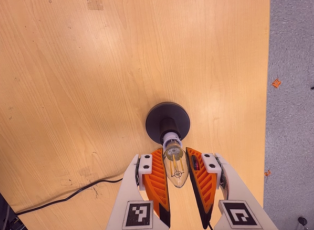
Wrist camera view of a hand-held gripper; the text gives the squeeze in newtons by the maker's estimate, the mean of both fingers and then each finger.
{"total": 10.8, "left": 10.4, "right": 11.2}